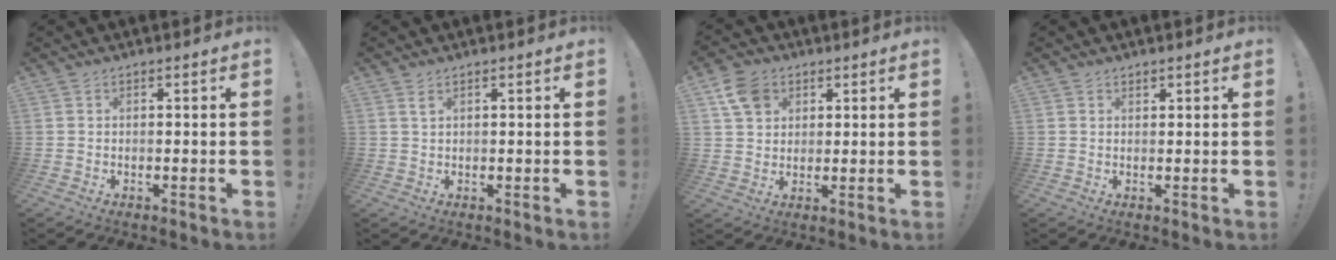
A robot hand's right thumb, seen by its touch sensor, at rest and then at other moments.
{"total": 1.5, "force": [0.9, 0.4, 1.2], "torque": [-0.022, -0.001, 0.015]}
{"total": 8.3, "force": [4.2, 6.2, 3.6], "torque": [-0.057, -0.012, 0.083]}
{"total": 0.9, "force": [0.7, 0.4, 0.2], "torque": [0.000, -0.002, 0.014]}